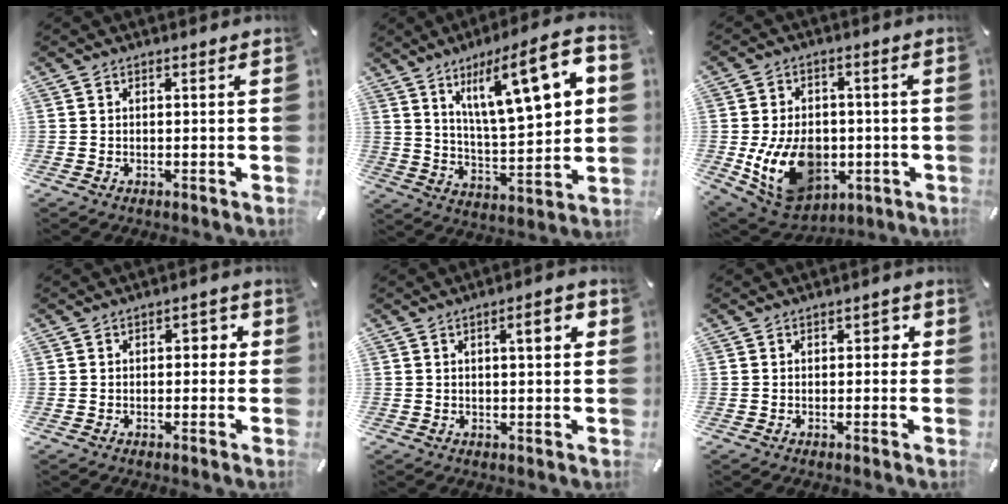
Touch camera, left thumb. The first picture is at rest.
{"total": 18.6, "force": [8.6, 5.7, 15.5], "torque": [-0.234, -0.037, 0.130]}
{"total": 16.3, "force": [-3.4, 12.1, 10.3], "torque": [-0.192, 0.012, -0.047]}
{"total": 2.6, "force": [-0.6, 1.8, 1.7], "torque": [-0.019, 0.009, -0.020]}
{"total": 5.2, "force": [1.7, 1.6, 4.7], "torque": [-0.062, -0.005, 0.018]}
{"total": 2.0, "force": [-0.2, 1.4, 1.4], "torque": [-0.013, 0.005, -0.011]}